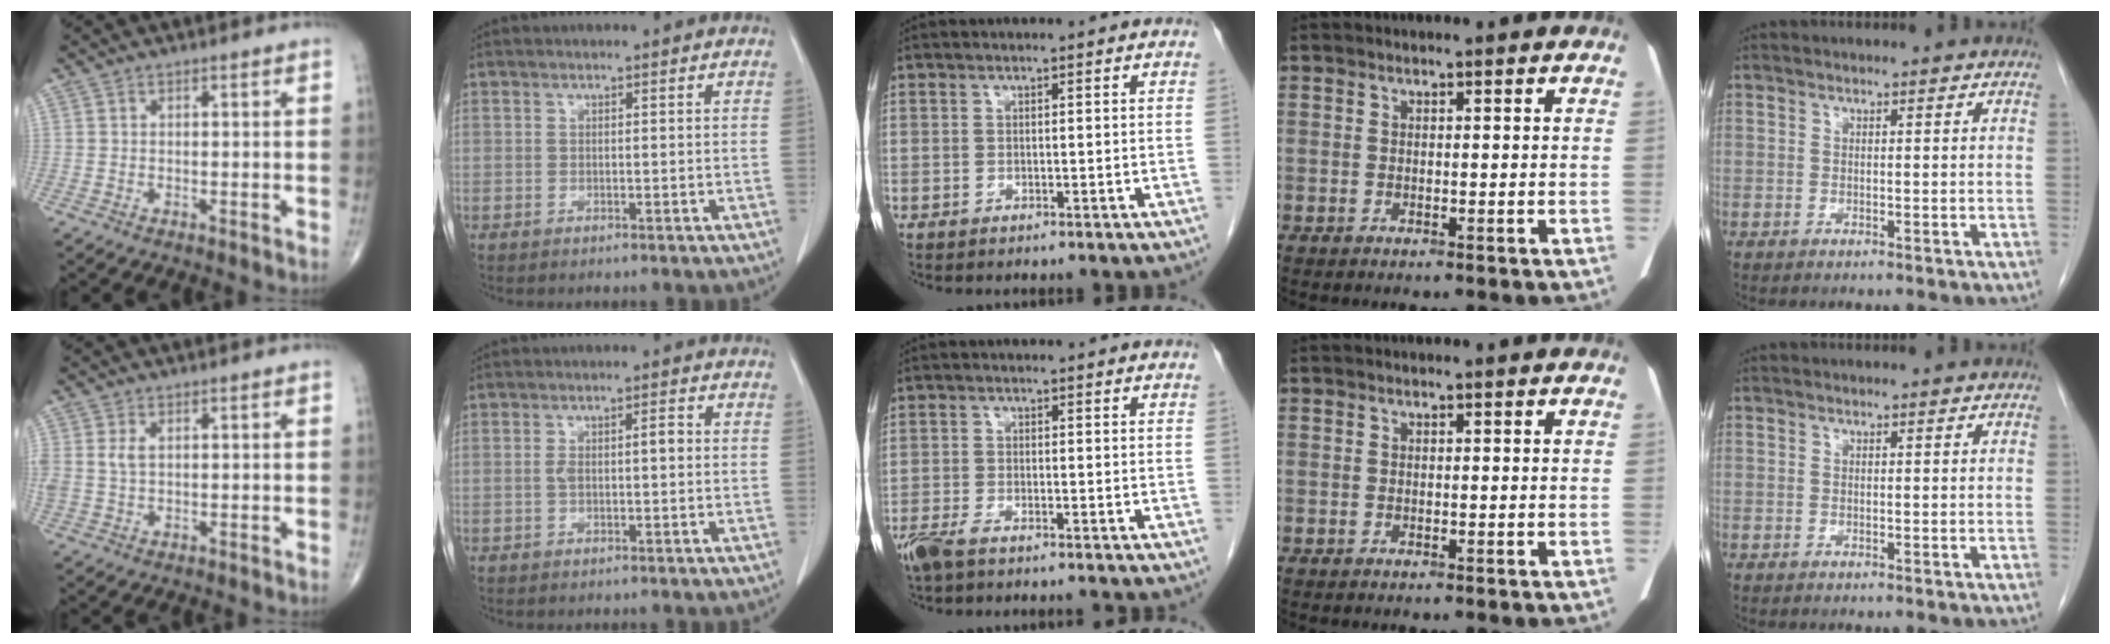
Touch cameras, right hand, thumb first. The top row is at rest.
{"thumb": {"total": 3.0, "force": [0.8, 1.8, 2.2], "torque": [-0.056, 0.005, 0.020]}, "index": {"total": 2.9, "force": [-0.1, 0.9, 2.7], "torque": [-0.057, 0.013, 0.004]}, "middle": {"total": 5.5, "force": [-4.5, 1.1, 3.0], "torque": [-0.055, -0.011, -0.078]}}